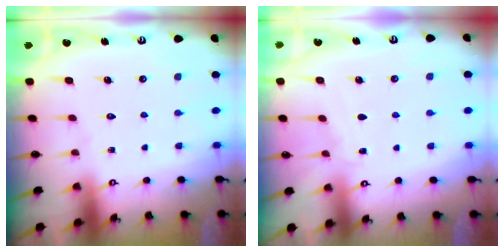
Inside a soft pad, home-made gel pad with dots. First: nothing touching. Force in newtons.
{"total": 2.5, "press": 2.5, "slide": 0.4}